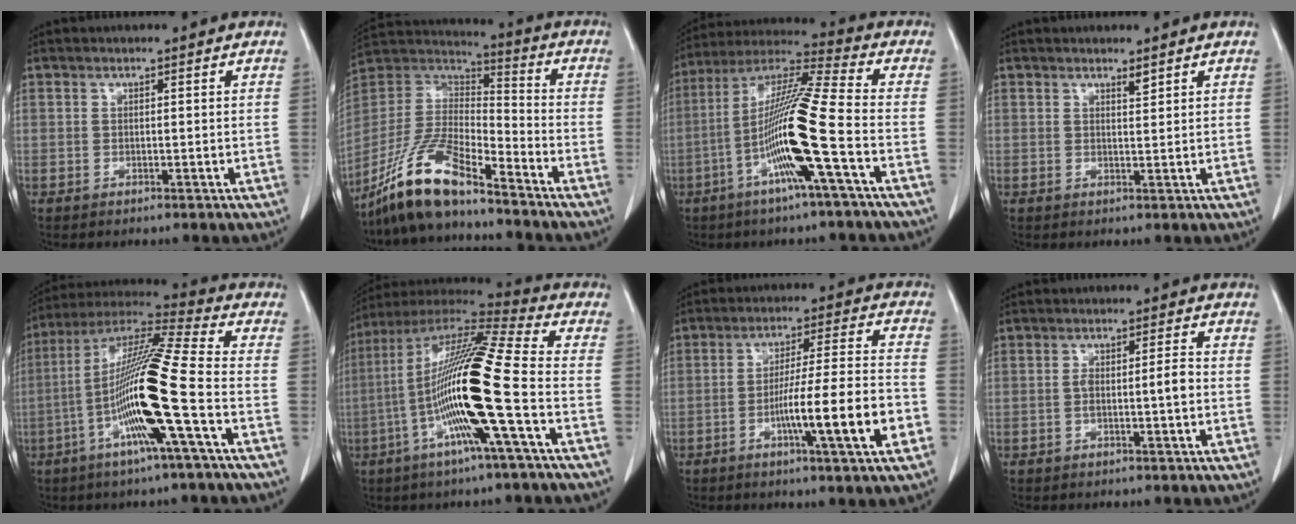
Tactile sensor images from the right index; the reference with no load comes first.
{"total": 14.4, "force": [-11.2, 3.0, 8.5], "torque": [-0.176, 0.003, -0.212]}
{"total": 15.4, "force": [-4.7, -1.1, 14.6], "torque": [-0.282, 0.000, -0.099]}
{"total": 1.1, "force": [0.9, 0.1, 0.5], "torque": [-0.012, -0.007, 0.015]}
{"total": 17.2, "force": [-4.9, -0.9, 16.5], "torque": [-0.319, -0.001, -0.104]}
{"total": 19.7, "force": [-4.5, -0.3, 19.1], "torque": [-0.369, -0.004, -0.098]}
{"total": 13.6, "force": [-4.6, -0.2, 12.8], "torque": [-0.208, -0.003, -0.077]}
{"total": 3.6, "force": [-0.6, 0.4, 3.5], "torque": [-0.066, 0.010, -0.009]}